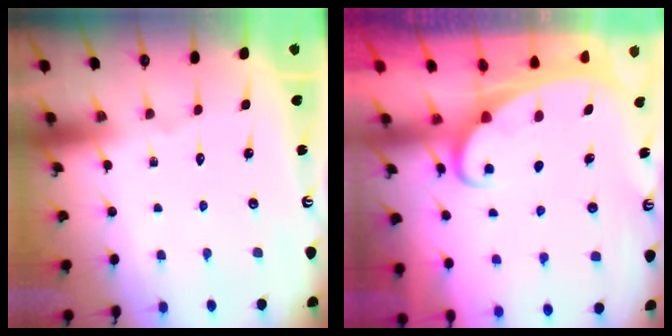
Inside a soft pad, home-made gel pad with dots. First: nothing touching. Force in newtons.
{"total": 2.1, "press": 2.1, "slide": 0.3}